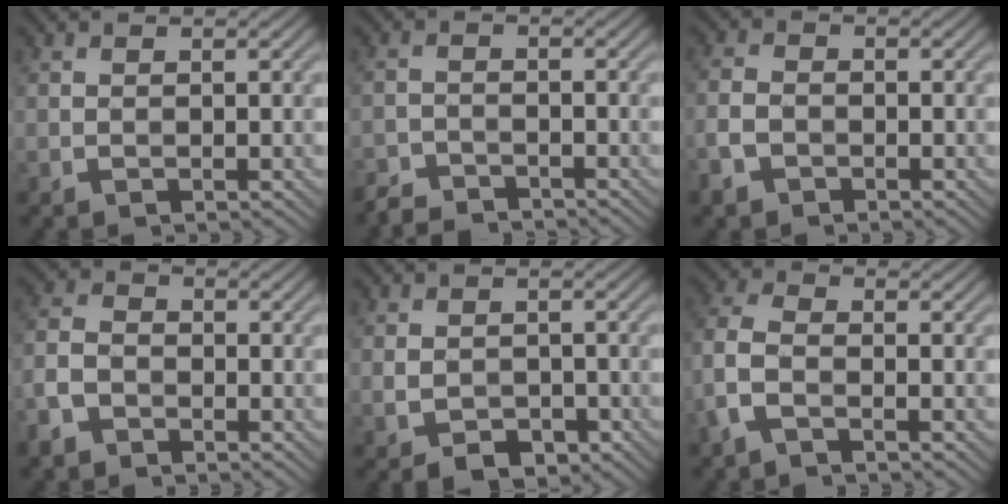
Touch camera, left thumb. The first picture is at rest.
{"total": 3.5, "force": [-3.3, 0.6, 0.6], "torque": [-0.010, -0.004, -0.070]}
{"total": 3.5, "force": [-2.0, 2.3, 1.7], "torque": [-0.046, -0.006, -0.051]}
{"total": 4.5, "force": [-2.9, 2.8, 2.0], "torque": [-0.055, -0.002, -0.072]}
{"total": 3.9, "force": [-1.8, 2.7, 2.2], "torque": [-0.042, -0.011, -0.031]}
{"total": 5.0, "force": [-2.3, 2.4, 3.8], "torque": [-0.104, 0.002, -0.062]}